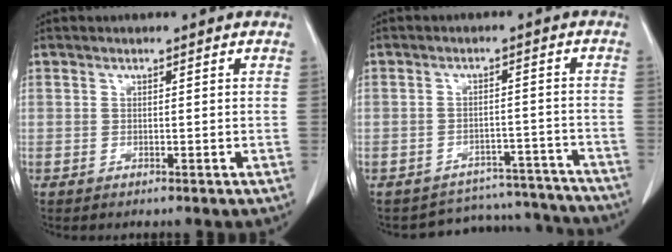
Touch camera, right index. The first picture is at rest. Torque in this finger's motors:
{"motor_torque": [-0.68, -0.52, -0.11, -0.05]}